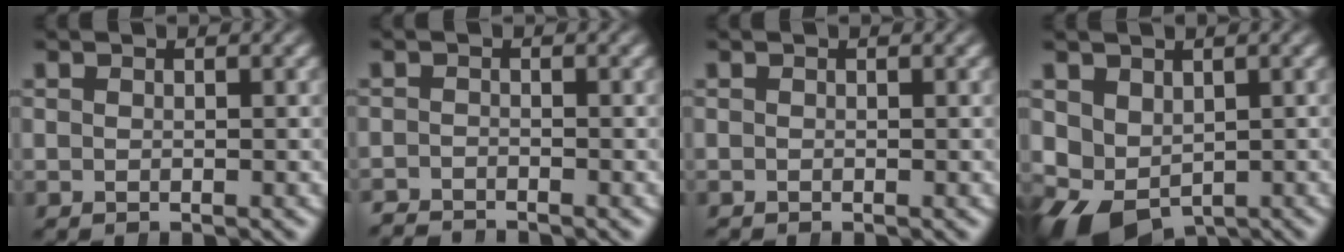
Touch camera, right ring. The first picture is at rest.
{"total": 2.1, "force": [-2.1, 0.5, -0.2], "torque": [0.001, -0.014, -0.035]}
{"total": 0.0}
{"total": 8.5, "force": [-3.6, 6.9, 3.4], "torque": [-0.113, -0.063, -0.028]}